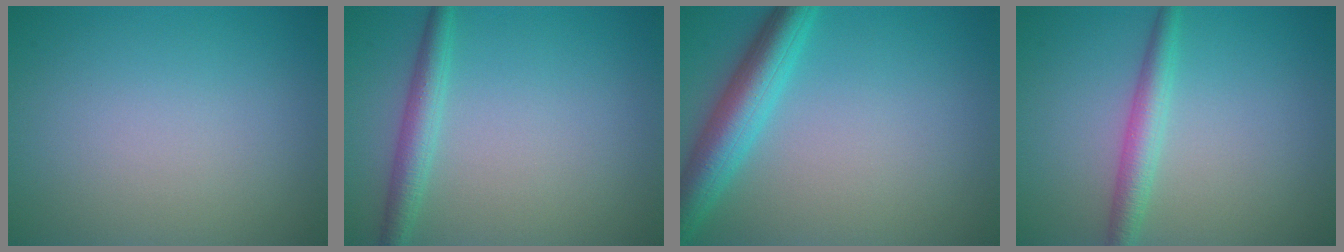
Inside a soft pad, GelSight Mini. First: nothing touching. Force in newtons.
{"total": 2.5, "press": 2.5, "slide": 0.1}
{"total": 5.2, "press": 5.2, "slide": 0.3}
{"total": 2.7, "press": 2.7, "slide": 0.0}